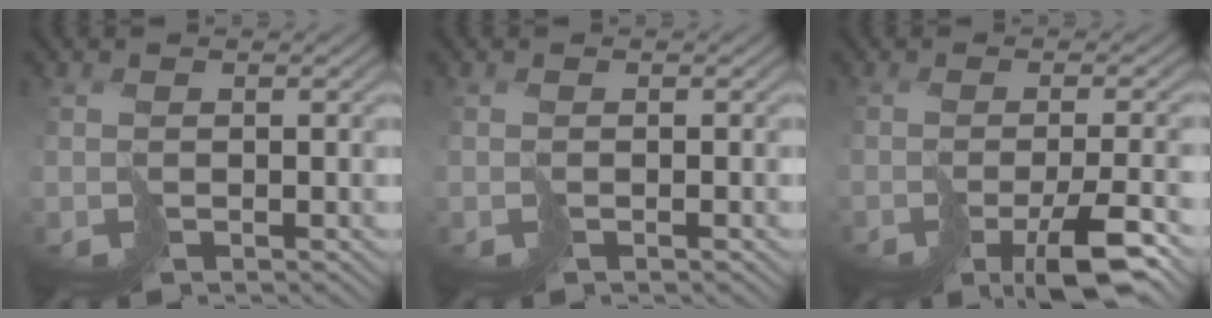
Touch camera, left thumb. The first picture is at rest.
{"total": 0.6, "force": [-0.2, -0.1, 0.5], "torque": [-0.007, 0.001, -0.007]}
{"total": 8.0, "force": [-4.4, 1.7, 6.4], "torque": [-0.091, -0.007, -0.074]}